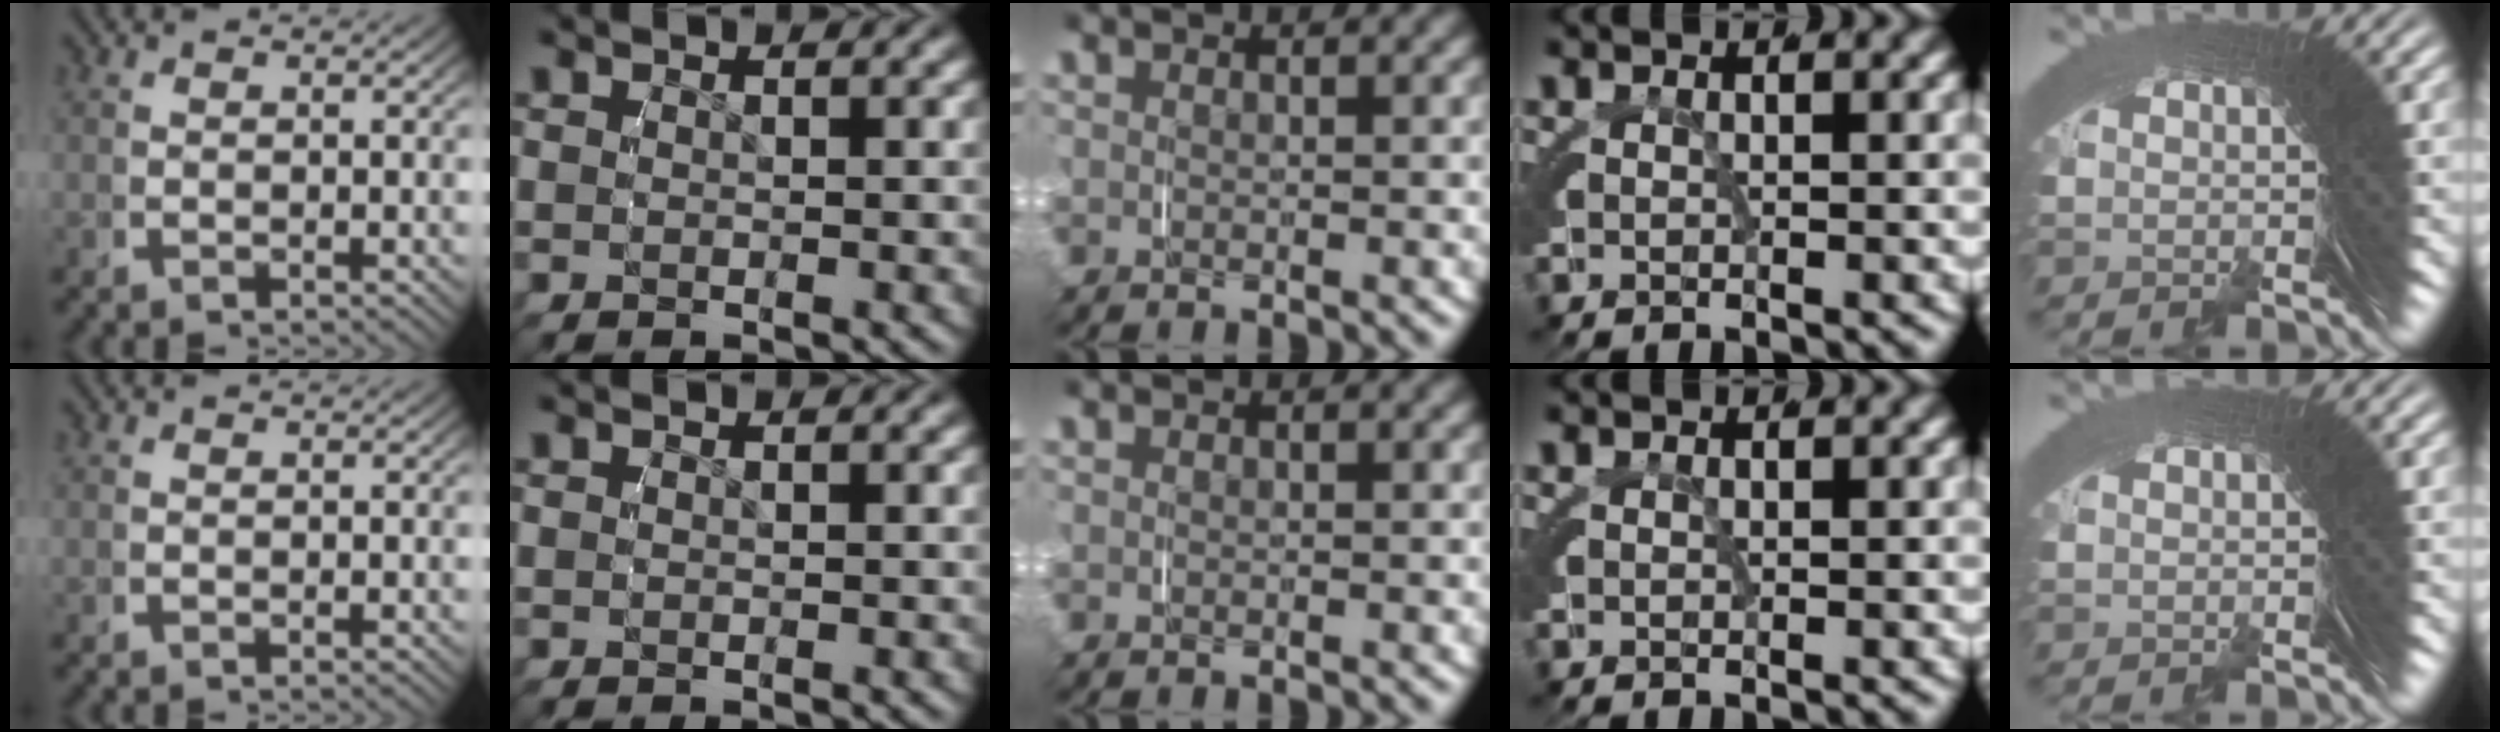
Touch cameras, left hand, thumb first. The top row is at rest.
{}